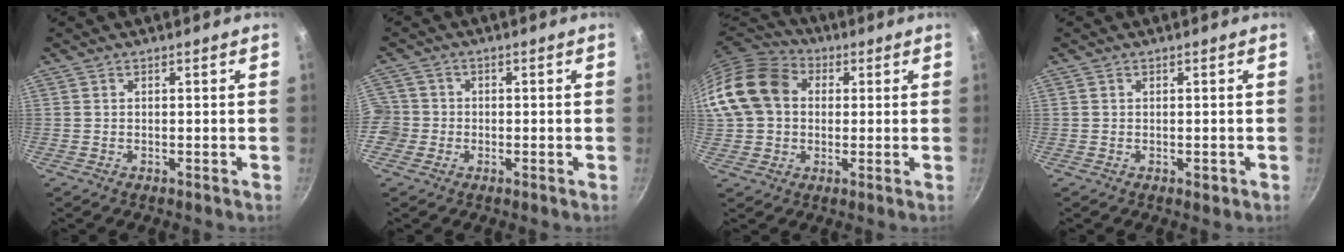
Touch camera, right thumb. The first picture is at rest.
{"total": 5.5, "force": [-1.2, 5.2, 1.4], "torque": [-0.017, 0.017, -0.028]}
{"total": 15.2, "force": [2.4, 12.1, 9.0], "torque": [-0.157, 0.032, 0.030]}
{"total": 1.1, "force": [-0.2, 0.8, 0.7], "torque": [-0.005, 0.001, -0.003]}